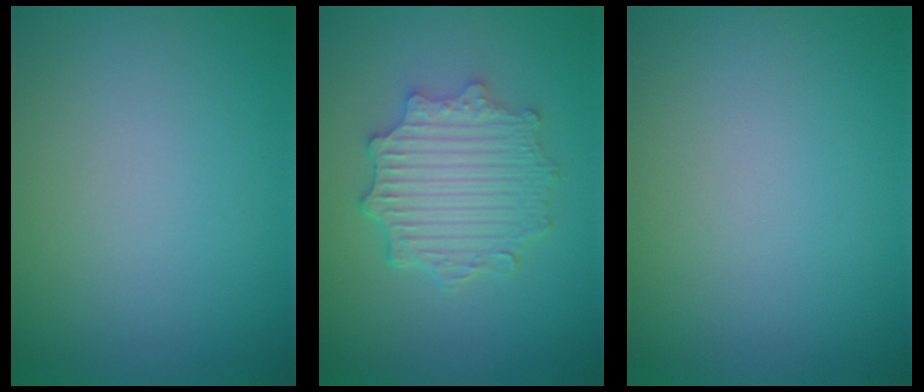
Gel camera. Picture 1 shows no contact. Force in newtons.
{"total": 4.6, "press": 3.8, "slide": 2.6}
{"total": 0.0}